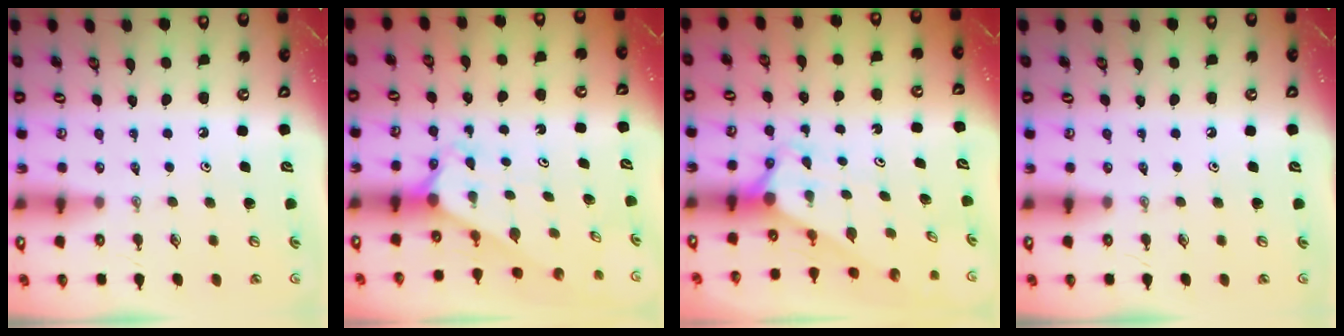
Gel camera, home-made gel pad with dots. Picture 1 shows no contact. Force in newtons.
{"total": 2.2, "press": 2.2, "slide": 0.2}
{"total": 2.7, "press": 2.7, "slide": 0.0}
{"total": 0.0}